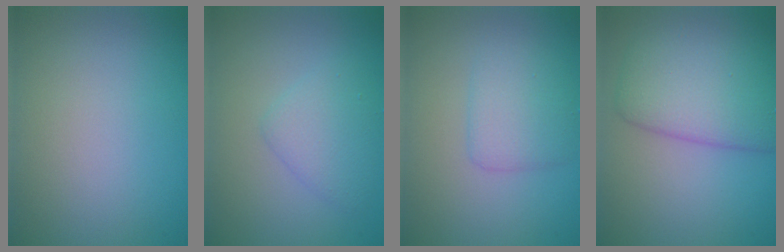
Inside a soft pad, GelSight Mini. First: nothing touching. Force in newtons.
{"total": 2.6, "press": 2.6, "slide": 0.1}
{"total": 2.7, "press": 2.7, "slide": 0.1}
{"total": 6.7, "press": 6.7, "slide": 0.1}